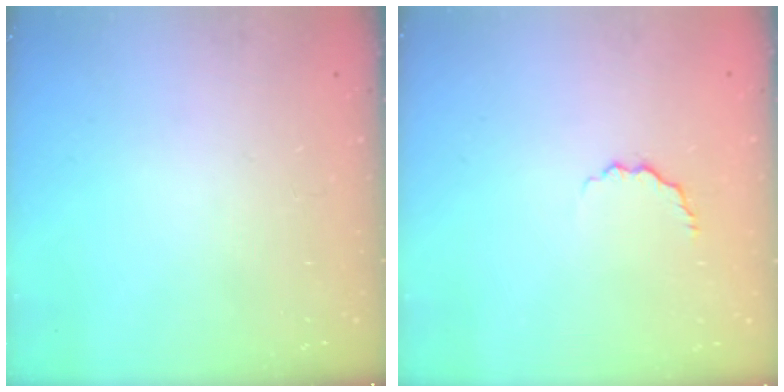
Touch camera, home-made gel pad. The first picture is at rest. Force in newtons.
{"total": 4.4, "press": 4.3, "slide": 1.0}